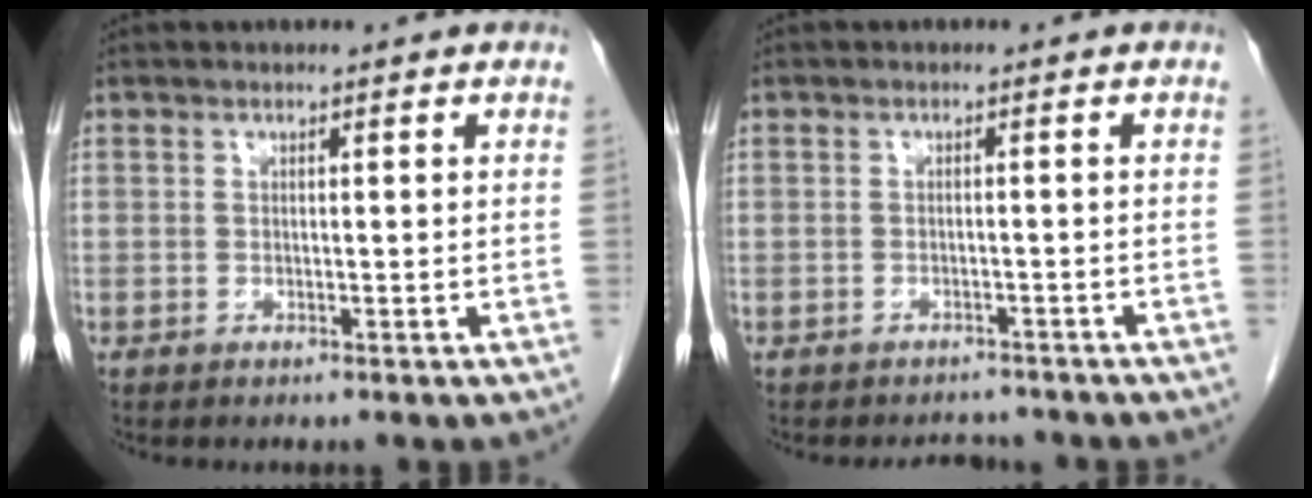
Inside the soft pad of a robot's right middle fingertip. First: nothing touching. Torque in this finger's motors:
{"motor_torque": [0.03, -0.03, 0.00, 0.01]}